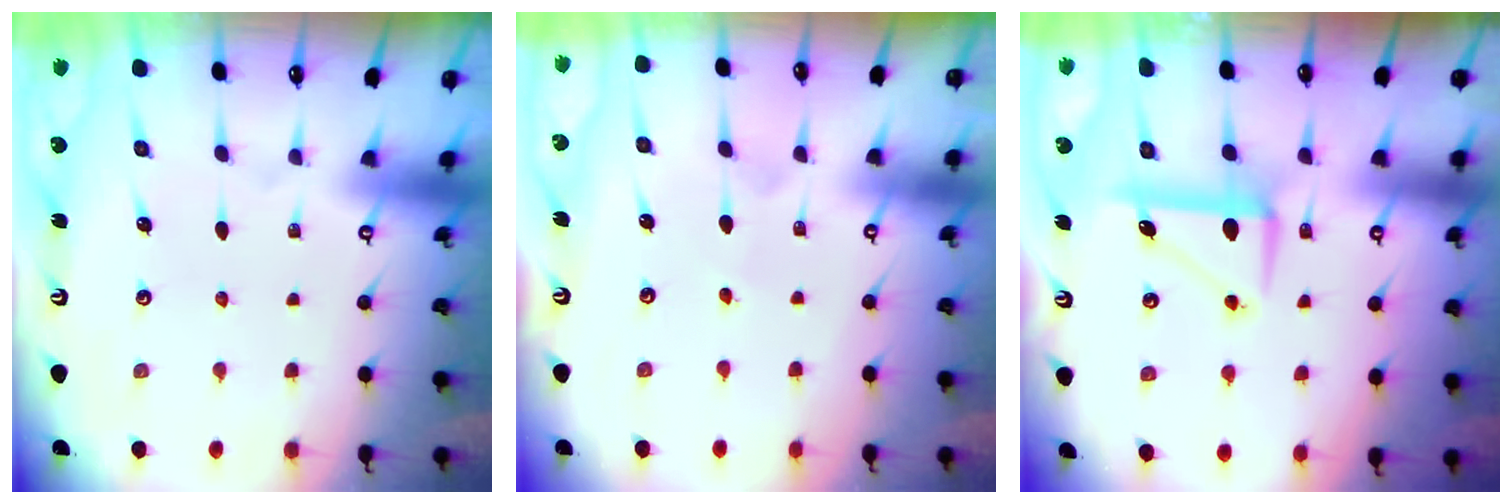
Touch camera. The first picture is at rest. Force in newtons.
{"total": 2.7, "press": 2.6, "slide": 0.2}
{"total": 8.7, "press": 8.6, "slide": 0.8}